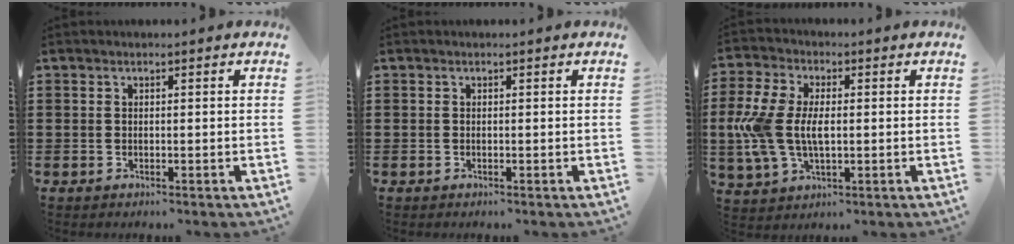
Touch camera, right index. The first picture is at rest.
{"total": 0.0}
{"total": 9.2, "force": [0.0, 5.3, 7.5], "torque": [-0.196, -0.002, -0.011]}